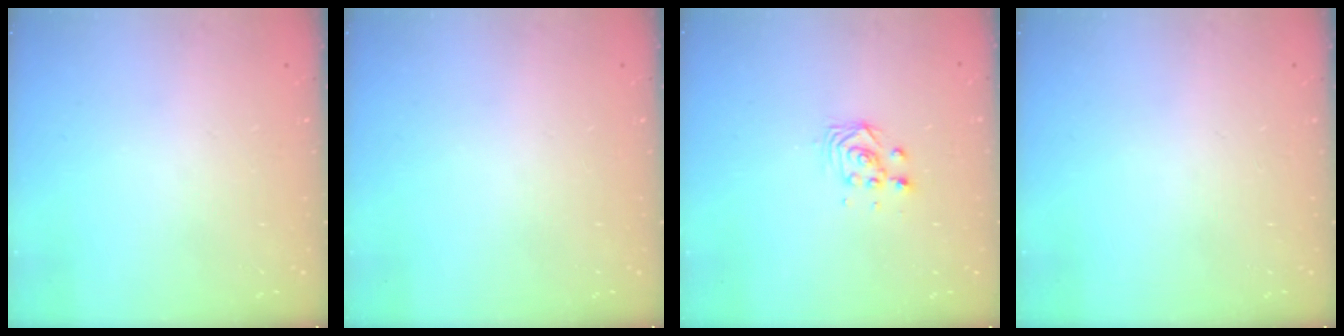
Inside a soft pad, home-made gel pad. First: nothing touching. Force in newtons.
{"total": 0.0}
{"total": 3.0, "press": 3.0, "slide": 0.0}
{"total": 0.0}